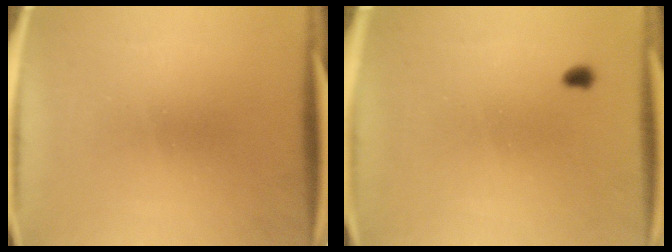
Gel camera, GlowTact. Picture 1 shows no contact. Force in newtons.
{"total": 1.0}